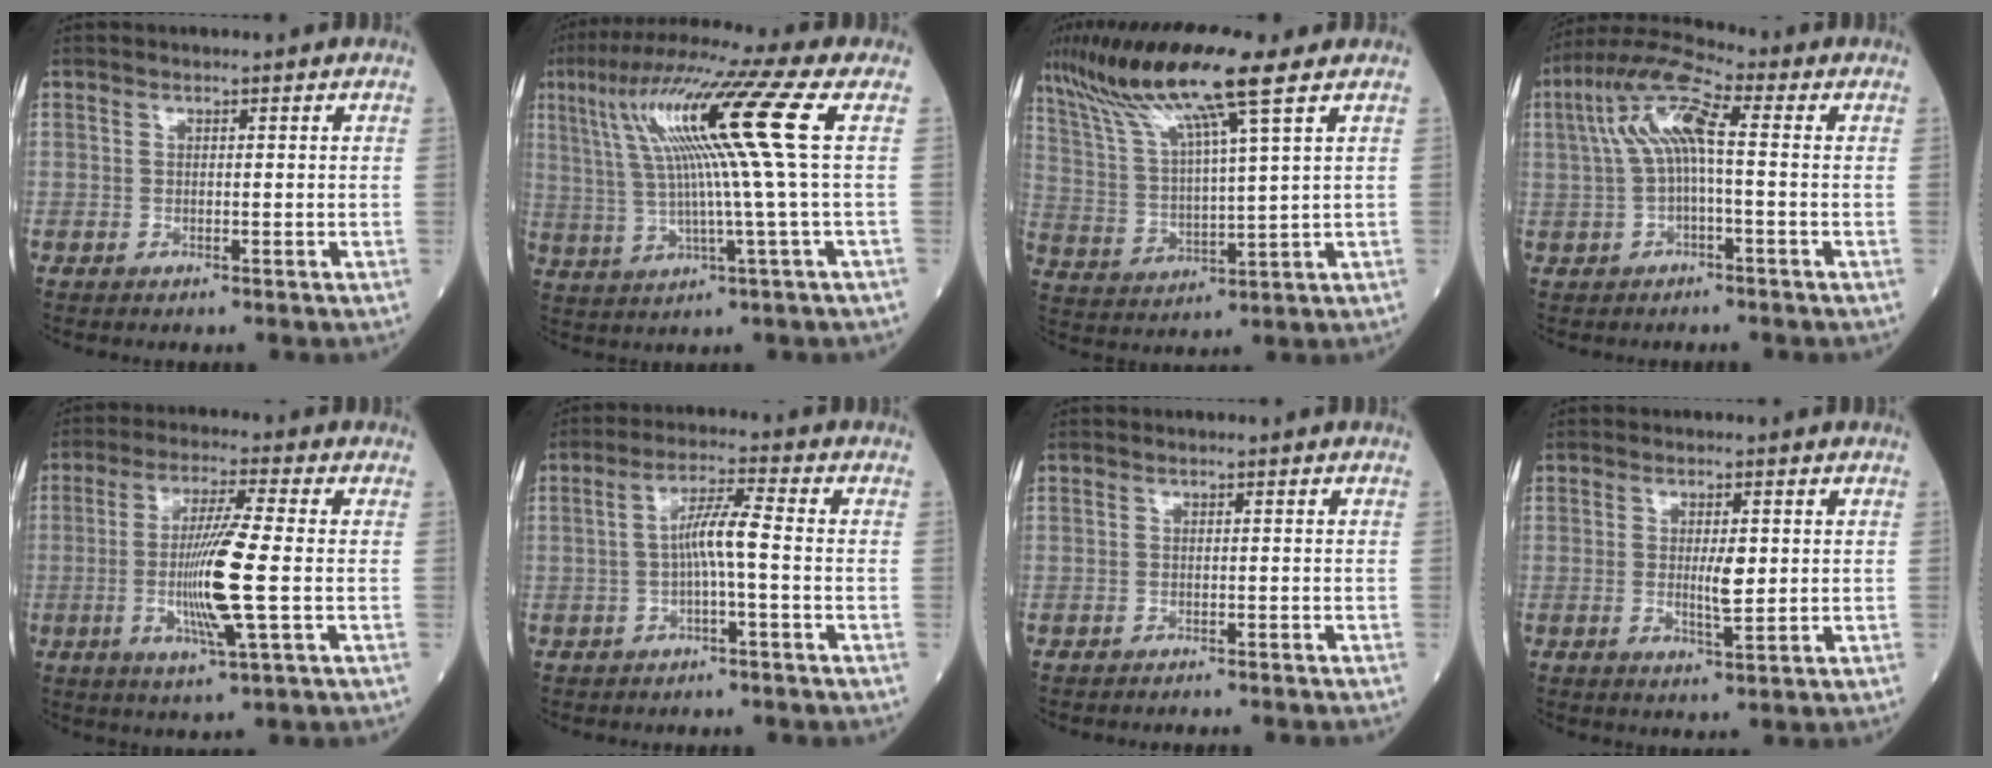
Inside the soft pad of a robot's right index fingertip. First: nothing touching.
{"total": 15.1, "force": [4.2, -2.1, 14.4], "torque": [-0.259, 0.031, 0.073]}
{"total": 15.3, "force": [10.3, -0.6, 11.3], "torque": [-0.218, 0.019, 0.188]}
{"total": 8.9, "force": [1.1, 1.6, 8.7], "torque": [-0.178, 0.034, 0.016]}
{"total": 10.3, "force": [-1.5, -0.5, 10.2], "torque": [-0.200, -0.011, -0.030]}
{"total": 5.1, "force": [-0.7, -0.1, 5.1], "torque": [-0.094, 0.015, -0.010]}
{"total": 4.2, "force": [-4.0, 0.2, 1.2], "torque": [-0.017, -0.011, -0.045]}
{"total": 3.5, "force": [0.2, 0.7, 3.4], "torque": [-0.062, -0.003, 0.006]}